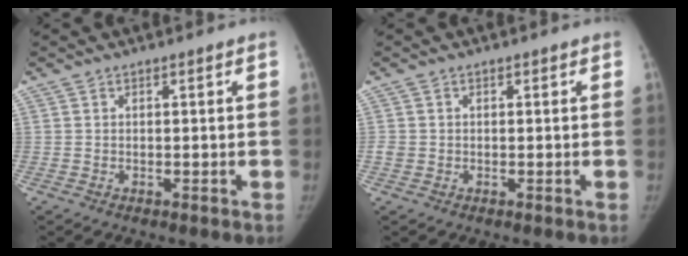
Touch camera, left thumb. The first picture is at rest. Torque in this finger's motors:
{"motor_torque": [0.02, 0.00, 0.58, -0.32, 0.05]}